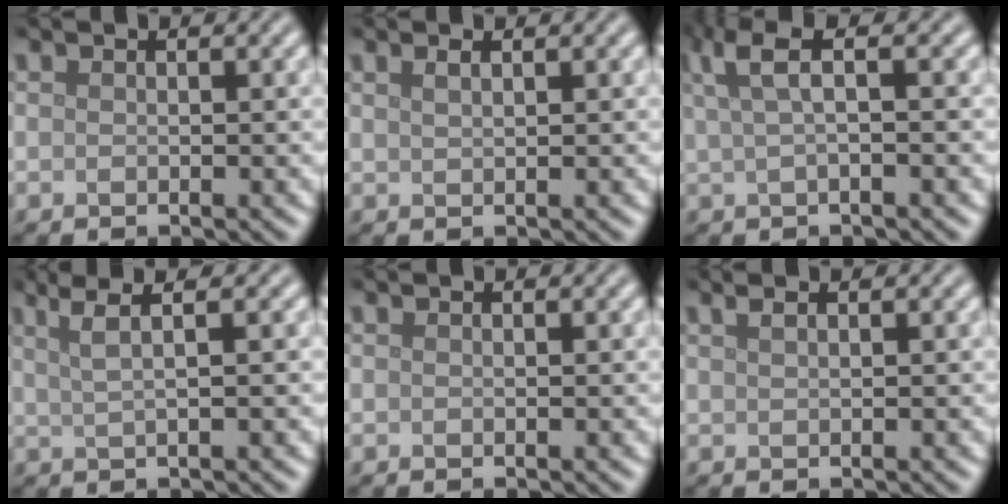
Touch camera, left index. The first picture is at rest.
{"total": 1.0, "force": [0.7, 0.3, 0.6], "torque": [-0.009, 0.003, 0.012]}
{"total": 3.6, "force": [1.4, 0.9, 3.2], "torque": [-0.058, 0.008, 0.024]}
{"total": 3.6, "force": [1.9, 1.1, 2.9], "torque": [-0.043, 0.014, 0.011]}
{"total": 0.0}
{"total": 1.5, "force": [0.9, 0.6, 0.9], "torque": [-0.006, -0.002, 0.005]}